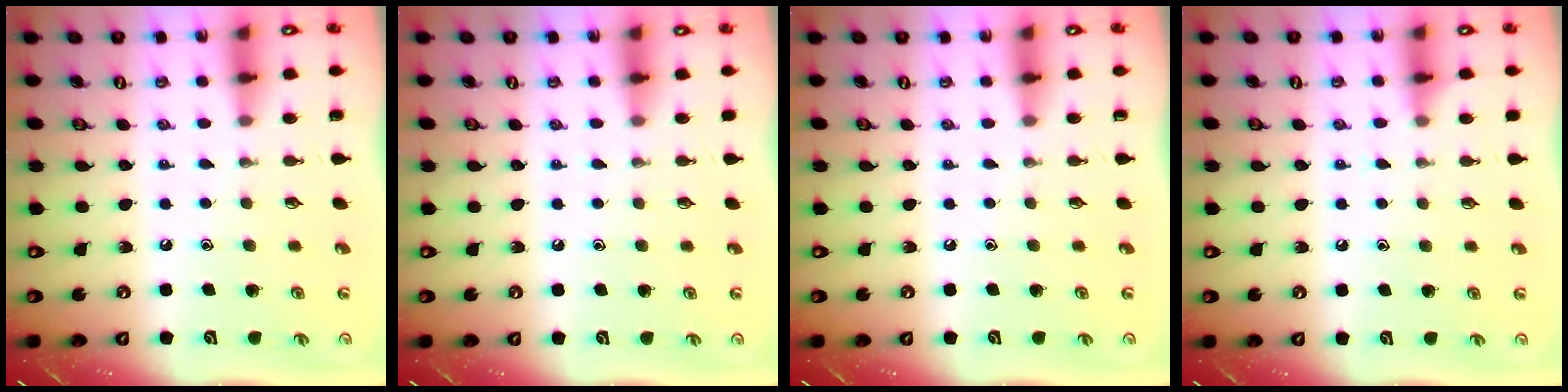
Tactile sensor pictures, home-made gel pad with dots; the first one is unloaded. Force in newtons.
{"total": 2.7, "press": 2.6, "slide": 0.4}
{"total": 0.0}
{"total": 4.2, "press": 4.1, "slide": 0.6}